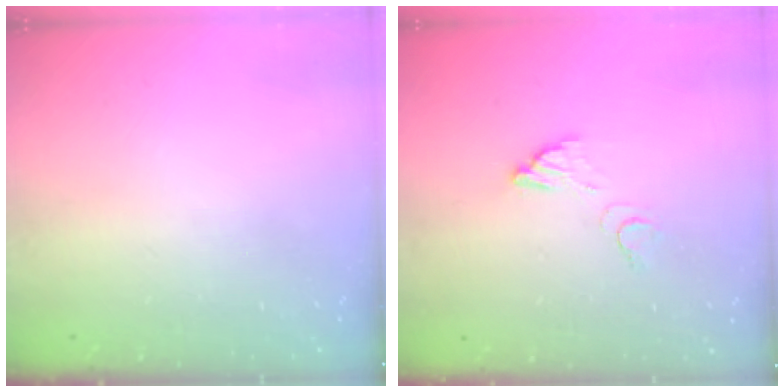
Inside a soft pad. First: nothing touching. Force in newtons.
{"total": 3.6, "press": 3.6, "slide": 0.2}